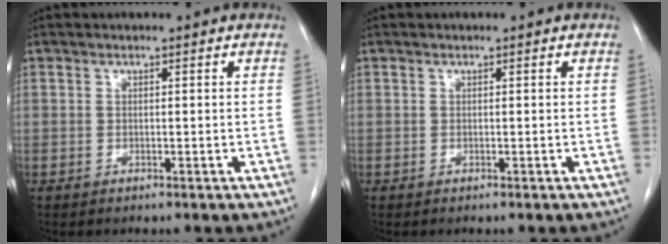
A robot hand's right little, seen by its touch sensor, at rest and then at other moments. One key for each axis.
{"total": 0.0}